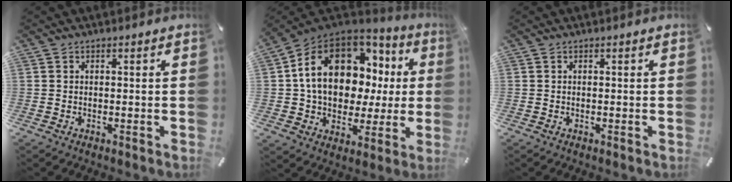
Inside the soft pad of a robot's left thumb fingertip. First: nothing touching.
{"total": 18.4, "force": [4.9, 13.6, 11.5], "torque": [-0.200, -0.020, 0.085]}
{"total": 0.0}